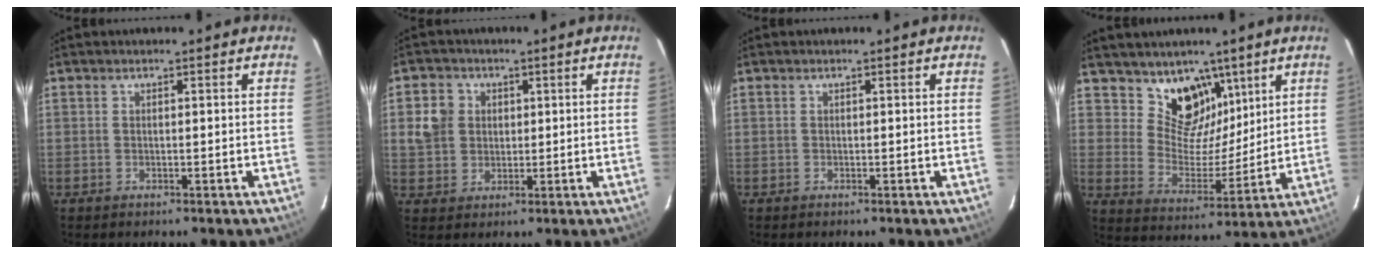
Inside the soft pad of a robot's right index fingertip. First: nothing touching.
{"total": 6.2, "force": [0.6, 5.5, 3.0], "torque": [-0.062, 0.018, 0.011]}
{"total": 0.0}
{"total": 10.8, "force": [7.3, 7.2, 3.5], "torque": [-0.052, -0.011, 0.136]}